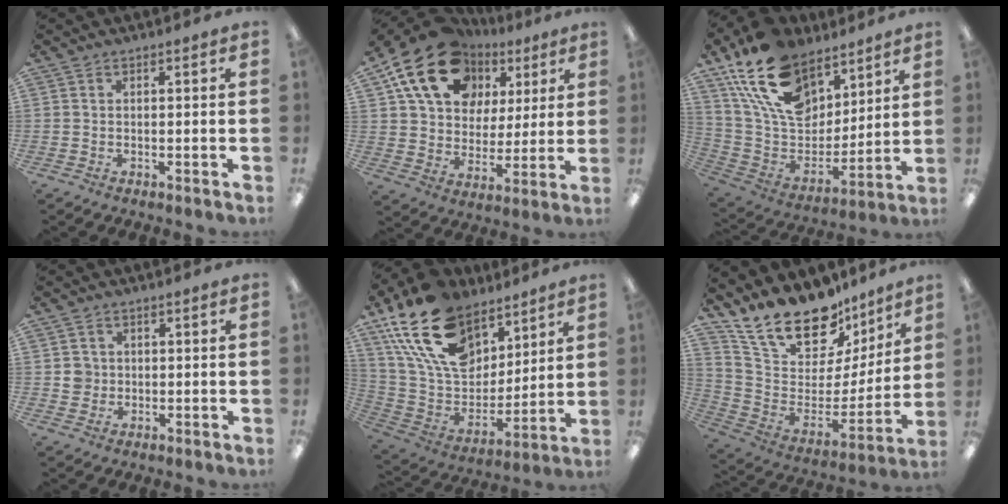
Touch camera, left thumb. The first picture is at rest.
{"total": 20.8, "force": [11.1, 14.8, 9.5], "torque": [-0.170, -0.040, 0.206]}
{"total": 22.1, "force": [13.8, 13.0, 11.5], "torque": [-0.224, -0.067, 0.256]}
{"total": 3.1, "force": [0.3, 3.1, 0.3], "torque": [0.004, 0.000, 0.001]}
{"total": 23.6, "force": [13.9, 14.0, 13.0], "torque": [-0.271, -0.065, 0.256]}
{"total": 20.8, "force": [17.5, 8.6, 7.4], "torque": [-0.149, -0.133, 0.315]}